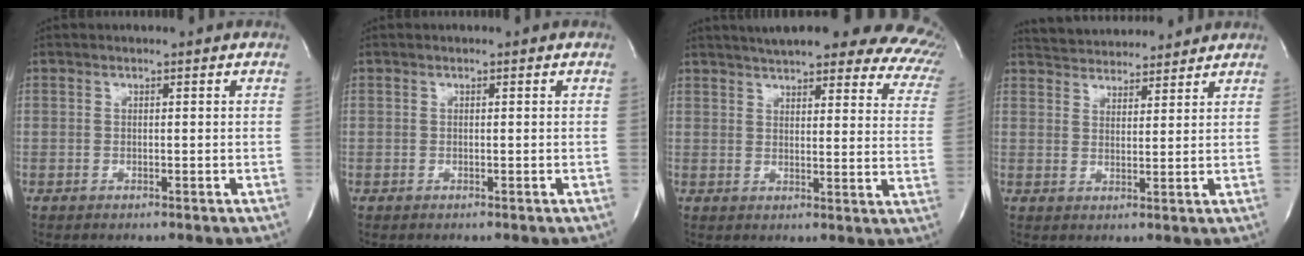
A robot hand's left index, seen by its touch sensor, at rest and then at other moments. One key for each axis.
{"total": 0.0}
{"total": 24.2, "fx": 19.9, "fy": 5.2, "fz": 12.8, "tx": -0.172, "ty": -0.032, "tz": 0.216}
{"total": 9.7, "fx": 9.3, "fy": 2.2, "fz": 1.9, "tx": -0.028, "ty": 0.017, "tz": 0.137}